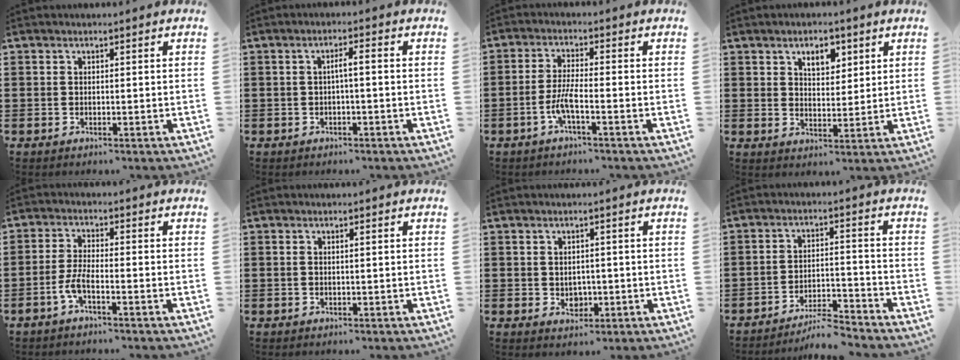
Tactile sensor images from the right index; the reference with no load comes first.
{"total": 2.1, "force": [-0.4, 0.1, 2.1], "torque": [-0.039, 0.000, -0.010]}
{"total": 4.3, "force": [-2.1, 0.4, 3.8], "torque": [-0.093, -0.011, -0.048]}
{"total": 4.5, "force": [2.7, 2.6, 2.6], "torque": [-0.037, 0.001, 0.043]}
{"total": 3.8, "force": [-2.3, 0.6, 3.0], "torque": [-0.073, -0.005, -0.047]}
{"total": 0.7, "force": [0.1, 0.1, 0.7], "torque": [-0.015, -0.001, 0.002]}
{"total": 2.2, "force": [-0.1, 1.7, 1.4], "torque": [-0.021, 0.001, -0.005]}
{"total": 5.3, "force": [-5.0, 0.1, 1.7], "torque": [-0.031, -0.001, -0.099]}